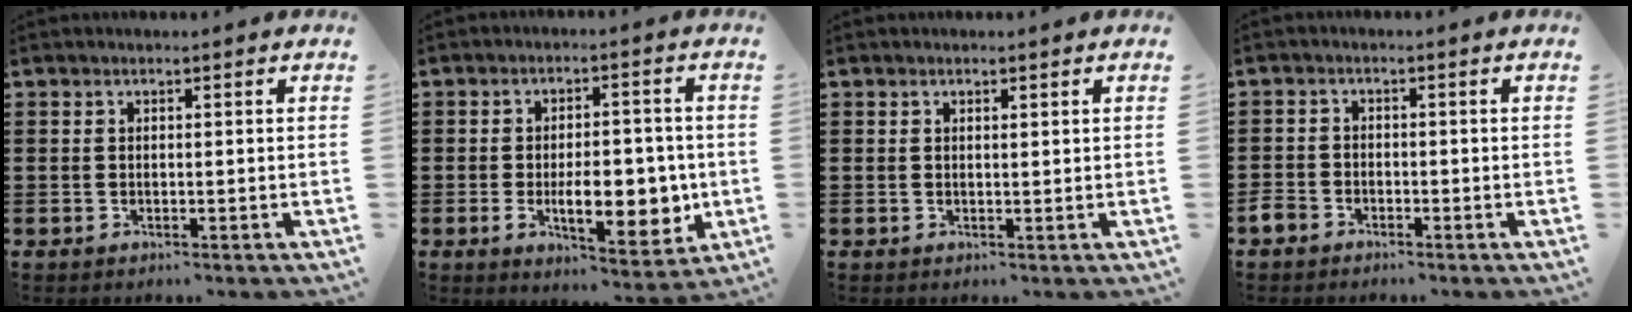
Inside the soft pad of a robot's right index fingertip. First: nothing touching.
{"total": 11.0, "force": [-2.1, 5.2, 9.4], "torque": [-0.144, -0.015, -0.035]}
{"total": 0.6, "force": [0.4, 0.2, 0.4], "torque": [-0.008, 0.002, 0.007]}
{"total": 2.2, "force": [-1.8, 1.3, 0.4], "torque": [-0.026, 0.000, -0.042]}